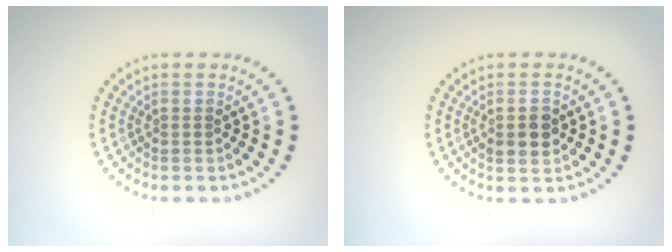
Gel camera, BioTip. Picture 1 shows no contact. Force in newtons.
{"total": 2.3, "press": 2.3, "slide": 0.2}